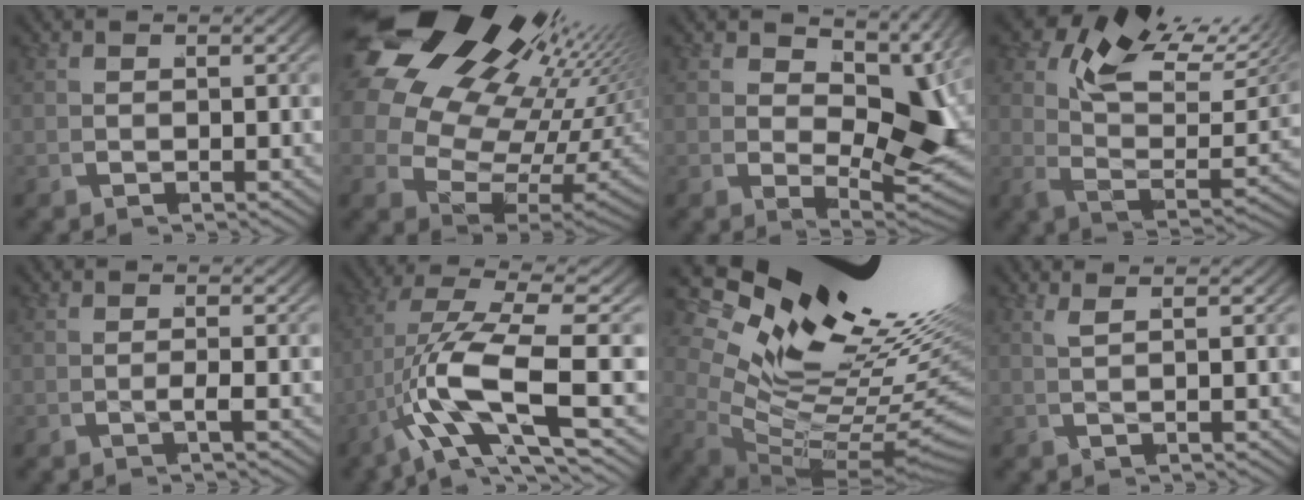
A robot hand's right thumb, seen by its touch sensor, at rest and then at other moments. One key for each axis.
{"total": 21.1, "fx": 5.3, "fy": 13.6, "fz": 15.3, "tx": -0.257, "ty": -0.007, "tz": 0.077}
{"total": 8.9, "fx": 1.6, "fy": 4.8, "fz": 7.3, "tx": -0.103, "ty": -0.026, "tz": 0.039}
{"total": 12.5, "fx": 5.4, "fy": 6.6, "fz": 9.1, "tx": -0.133, "ty": 0.008, "tz": 0.068}
{"total": 0.7, "fx": 0.0, "fy": -0.4, "fz": 0.6, "tx": -0.013, "ty": 0.001, "tz": -0.005}
{"total": 7.7, "fx": -1.3, "fy": 2.4, "fz": 7.2, "tx": -0.172, "ty": -0.020, "tz": -0.013}
{"total": 20.6, "fx": 2.6, "fy": 11.9, "fz": 16.6, "tx": -0.236, "ty": -0.033, "tz": 0.040}
{"total": 1.9, "fx": 1.5, "fy": -0.3, "fz": 1.0, "tx": -0.014, "ty": 0.007, "tz": 0.028}